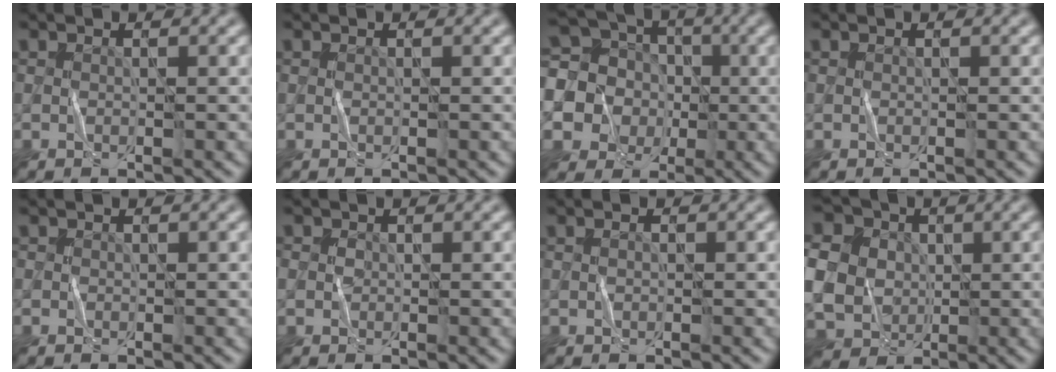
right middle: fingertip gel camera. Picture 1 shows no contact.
{"total": 0.0}
{"total": 13.7, "force": [-1.5, 12.9, 4.3], "torque": [-0.164, 0.010, -0.054]}
{"total": 0.0}
{"total": 0.5, "force": [-0.2, 0.5, 0.1], "torque": [0.001, -0.003, -0.004]}
{"total": 1.4, "force": [0.0, 1.3, 0.6], "torque": [-0.008, 0.000, -0.001]}
{"total": 0.6, "force": [0.2, 0.3, 0.4], "torque": [-0.007, -0.002, 0.002]}
{"total": 10.1, "force": [0.1, 8.7, 5.2], "torque": [-0.127, 0.004, -0.023]}